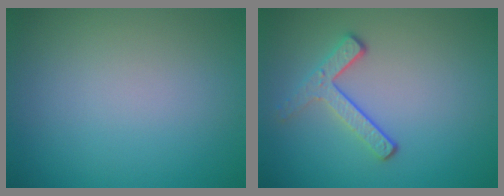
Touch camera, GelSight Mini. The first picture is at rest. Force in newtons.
{"total": 2.9, "press": 2.3, "slide": 1.7}